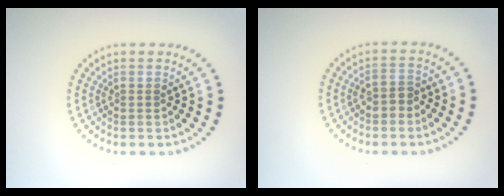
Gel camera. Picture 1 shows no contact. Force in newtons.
{"total": 1.6, "press": 1.5, "slide": 0.5}